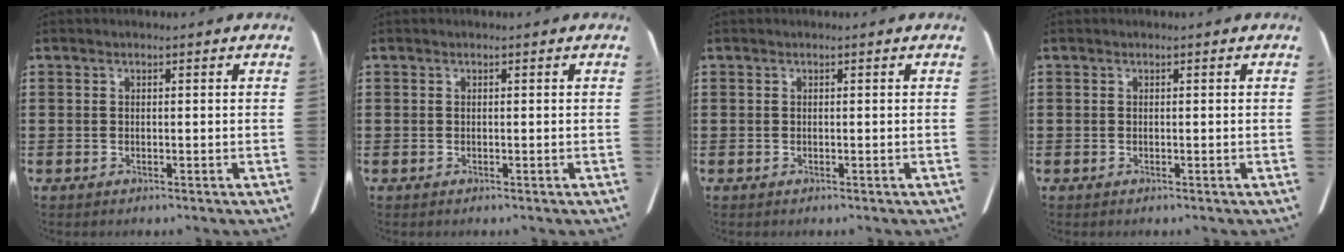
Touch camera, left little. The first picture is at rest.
{"total": 0.0}
{"total": 0.0}
{"total": 0.0}